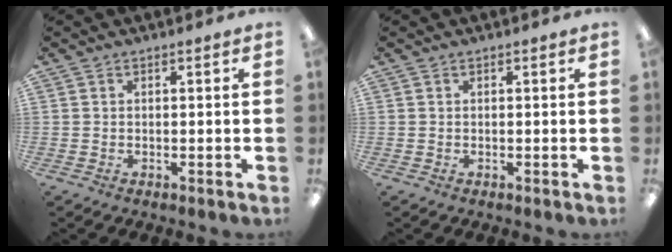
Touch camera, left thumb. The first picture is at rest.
{"total": 0.0}